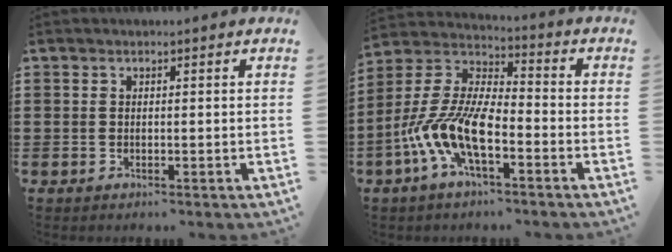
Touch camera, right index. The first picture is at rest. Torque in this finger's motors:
{"motor_torque": [2.14, 0.00, 0.77, 0.21]}